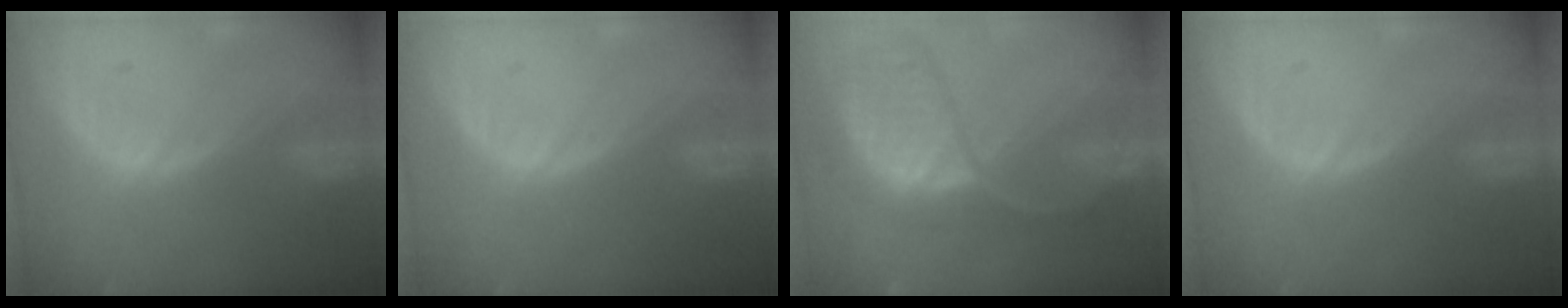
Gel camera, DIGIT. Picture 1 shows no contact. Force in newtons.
{"total": 0.0}
{"total": 10.7, "press": 9.7, "slide": 4.4}
{"total": 0.0}